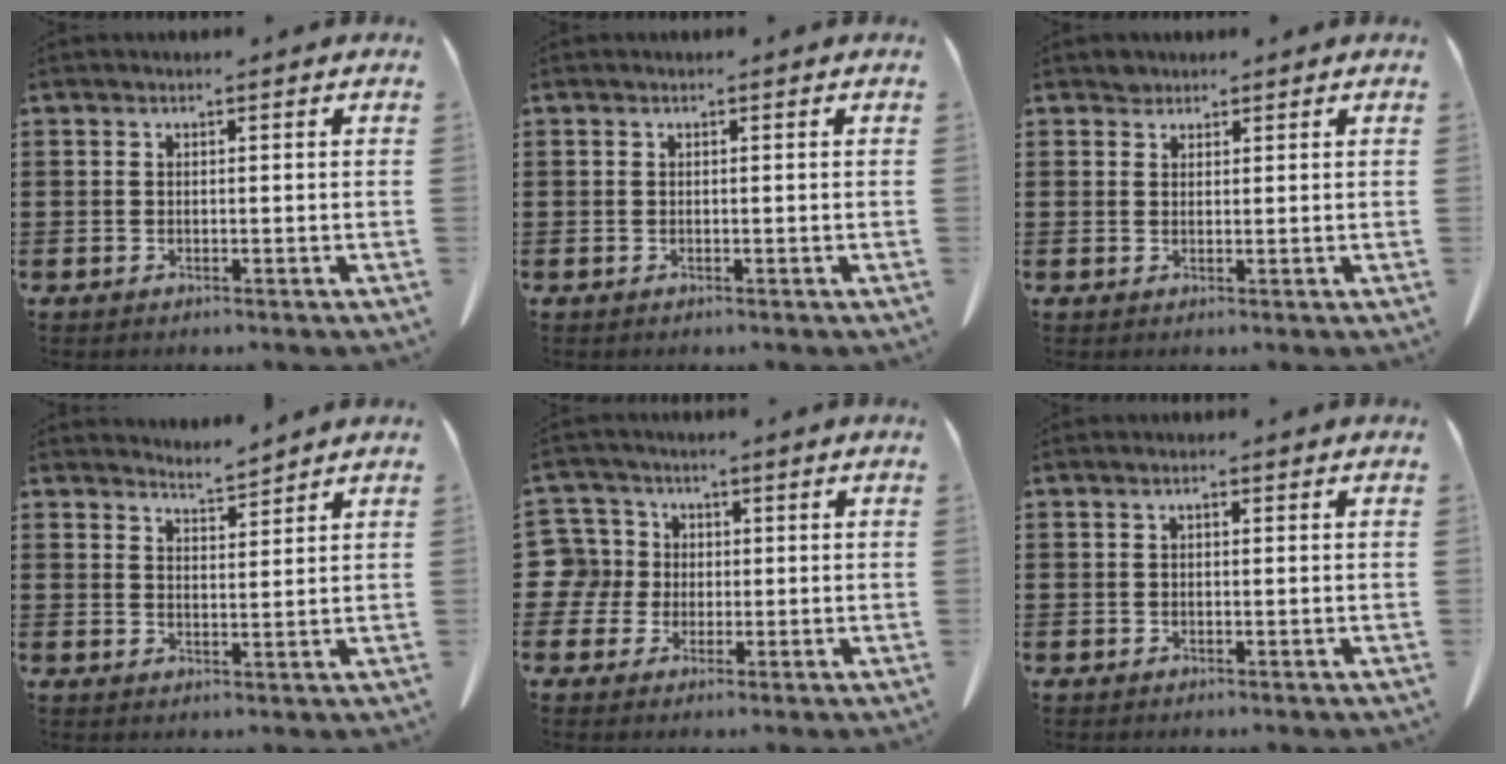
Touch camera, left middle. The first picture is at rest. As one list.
[{"total": 0.0}, {"total": 1.5, "force": [1.3, 0.7, 0.0], "torque": [-0.004, 0.001, 0.027]}, {"total": 3.5, "force": [3.5, -0.1, 0.1], "torque": [-0.010, -0.013, 0.066]}, {"total": 5.7, "force": [0.4, 5.6, 1.2], "torque": [-0.070, 0.009, 0.002]}, {"total": 0.9, "force": [0.2, 0.4, 0.8], "torque": [-0.016, 0.005, 0.003]}]